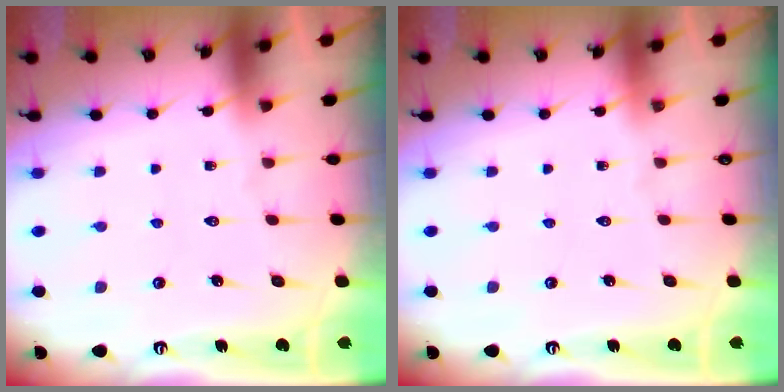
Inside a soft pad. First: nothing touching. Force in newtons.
{"total": 0.0}